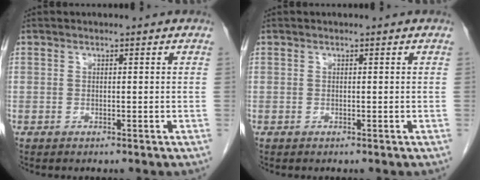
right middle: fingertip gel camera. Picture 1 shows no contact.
{"total": 0.0}